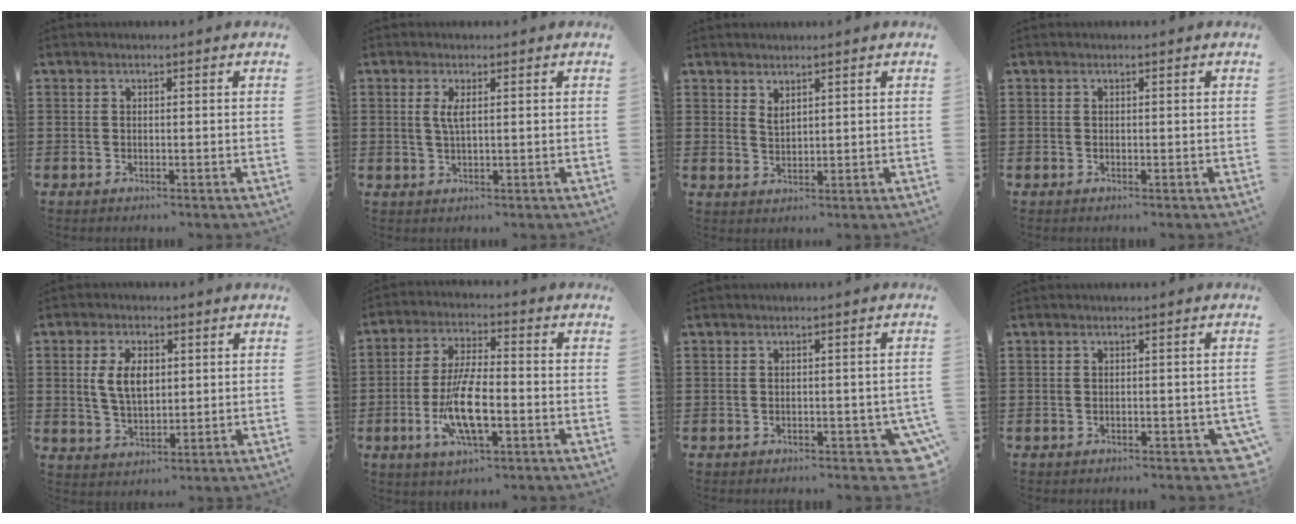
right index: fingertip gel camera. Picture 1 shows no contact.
{"total": 2.4, "force": [0.6, 0.5, 2.2], "torque": [-0.046, 0.003, 0.009]}
{"total": 2.0, "force": [1.4, 1.4, 0.2], "torque": [-0.008, 0.006, 0.029]}
{"total": 0.0}
{"total": 5.9, "force": [1.0, 3.4, 4.7], "torque": [-0.098, 0.007, 0.012]}
{"total": 10.3, "force": [-2.8, 3.2, 9.3], "torque": [-0.198, -0.015, -0.053]}
{"total": 3.1, "force": [-1.6, 1.5, 2.2], "torque": [-0.039, 0.003, -0.029]}
{"total": 1.5, "force": [-0.9, 0.6, 1.0], "torque": [-0.022, -0.003, -0.017]}